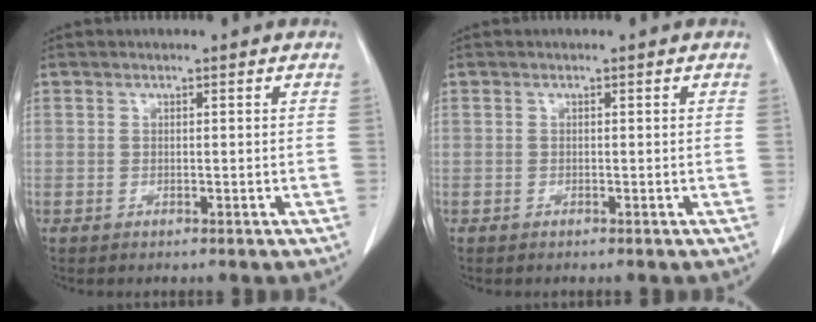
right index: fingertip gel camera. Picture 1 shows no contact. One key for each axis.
{"total": 0.0}